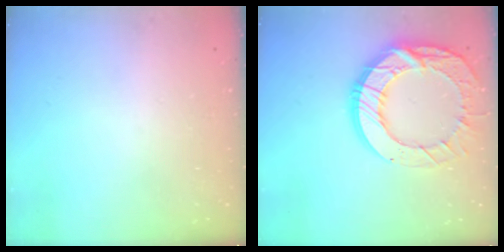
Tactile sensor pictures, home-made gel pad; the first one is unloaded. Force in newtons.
{"total": 19.8, "press": 19.7, "slide": 1.7}